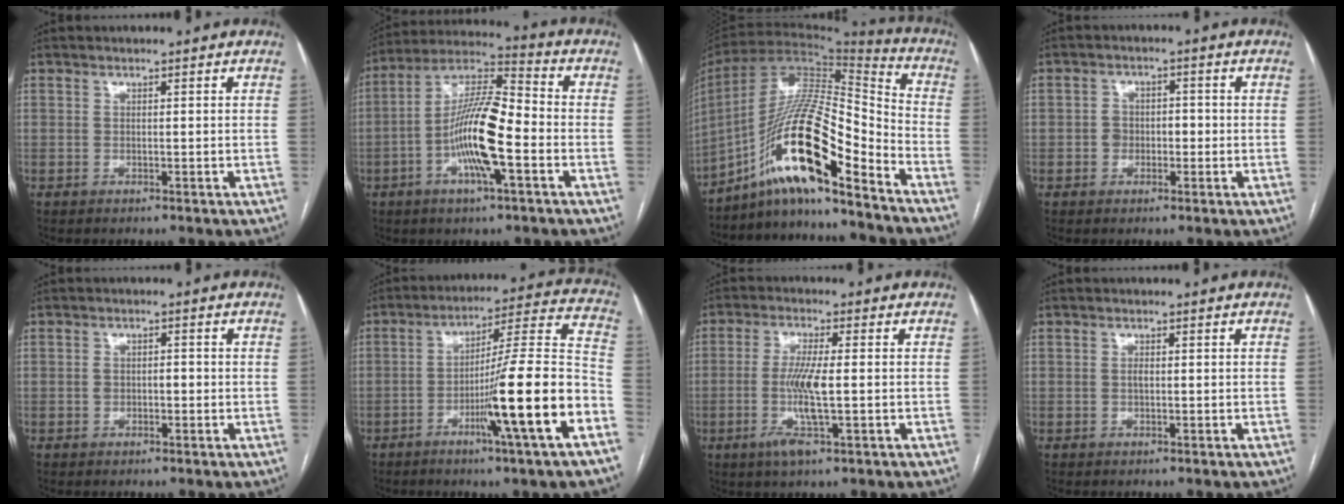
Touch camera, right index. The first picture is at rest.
{"total": 14.0, "force": [-3.8, 2.5, 13.2], "torque": [-0.251, 0.009, -0.071]}
{"total": 17.6, "force": [-11.1, 2.5, 13.5], "torque": [-0.255, 0.014, -0.195]}
{"total": 3.2, "force": [-0.7, 2.5, 1.8], "torque": [-0.026, 0.017, -0.012]}
{"total": 2.2, "force": [-0.4, 1.4, 1.7], "torque": [-0.030, 0.013, -0.004]}
{"total": 18.0, "force": [-7.0, -1.2, 16.5], "torque": [-0.242, -0.002, -0.114]}
{"total": 7.1, "force": [-1.5, 0.5, 7.0], "torque": [-0.144, -0.012, -0.030]}
{"total": 0.8, "force": [0.0, 0.4, 0.7], "torque": [-0.014, 0.001, -0.001]}